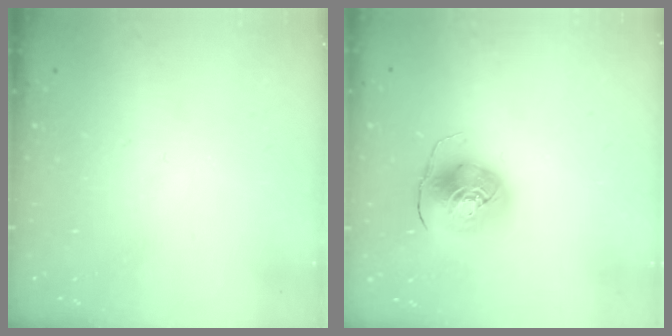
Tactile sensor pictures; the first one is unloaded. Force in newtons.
{"total": 9.7, "press": 9.6, "slide": 1.3}